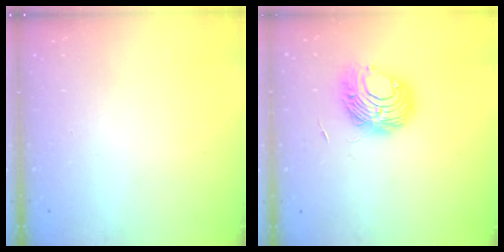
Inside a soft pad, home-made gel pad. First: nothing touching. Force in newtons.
{"total": 9.2, "press": 9.2, "slide": 0.5}